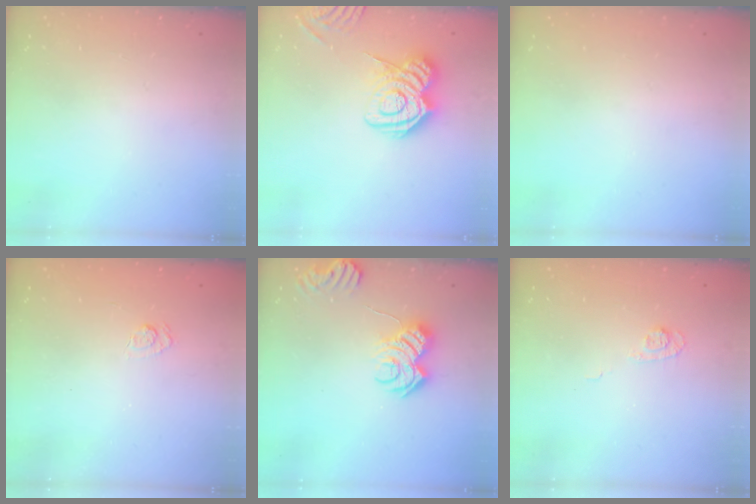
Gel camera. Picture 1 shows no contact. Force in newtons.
{"total": 10.2, "press": 10.1, "slide": 1.4}
{"total": 0.0}
{"total": 2.5, "press": 2.1, "slide": 1.3}
{"total": 9.4, "press": 9.4, "slide": 0.6}
{"total": 5.5, "press": 5.4, "slide": 1.2}